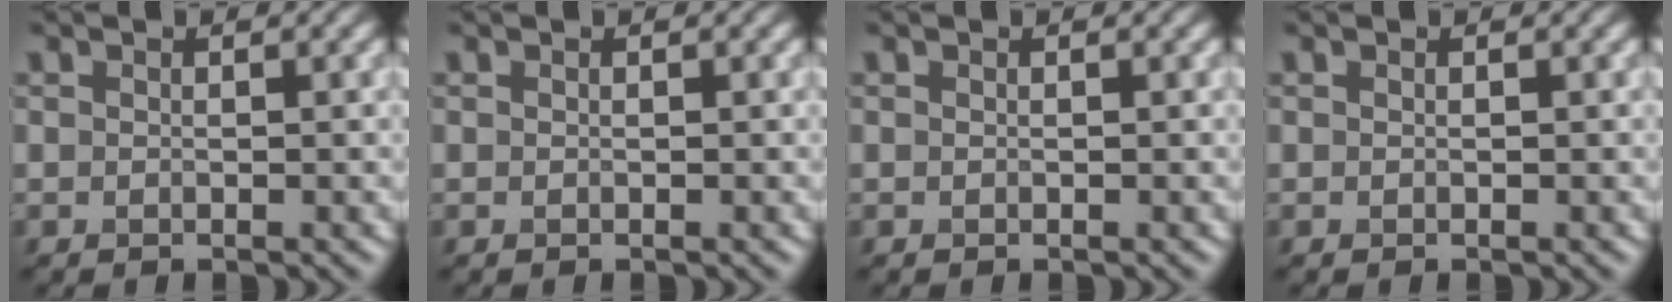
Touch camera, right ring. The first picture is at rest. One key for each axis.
{"total": 0.0}
{"total": 0.0}
{"total": 0.0}